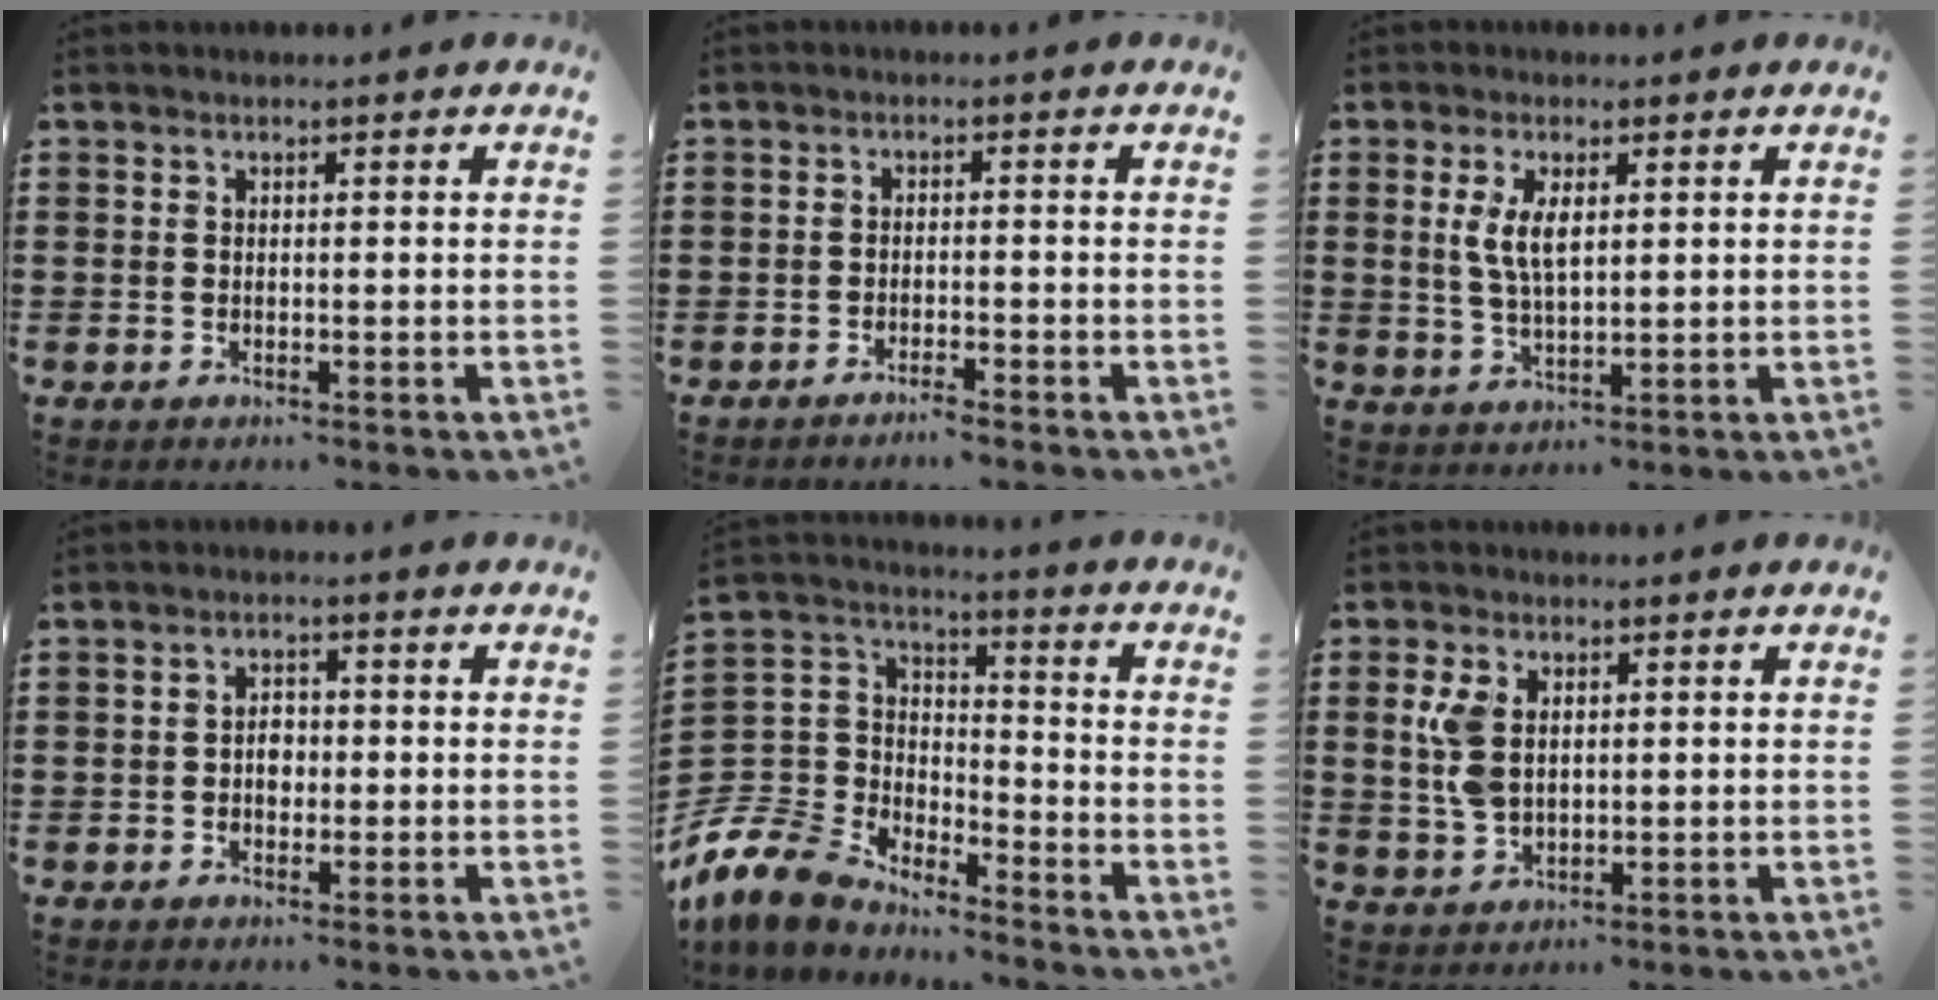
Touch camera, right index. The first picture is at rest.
{"total": 2.1, "force": [-2.0, -0.3, 0.6], "torque": [-0.012, 0.001, -0.039]}
{"total": 5.0, "force": [1.2, 2.0, 4.4], "torque": [-0.091, 0.007, 0.020]}
{"total": 2.4, "force": [-0.3, 1.7, 1.7], "torque": [-0.033, 0.006, -0.007]}
{"total": 8.7, "force": [-7.3, 4.5, 1.6], "torque": [-0.086, 0.000, -0.152]}
{"total": 5.1, "force": [1.2, 3.1, 3.8], "torque": [-0.098, 0.005, 0.017]}